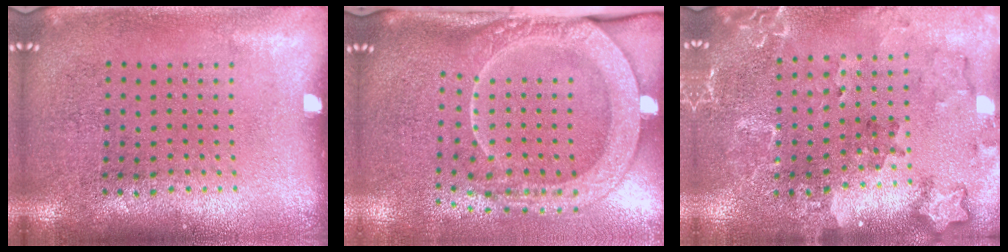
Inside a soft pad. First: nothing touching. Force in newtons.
{"total": 2.7, "press": 2.1, "slide": 1.7}
{"total": 1.8, "press": 1.7, "slide": 0.4}